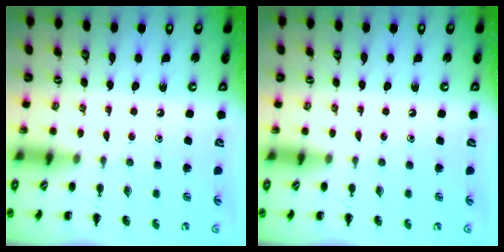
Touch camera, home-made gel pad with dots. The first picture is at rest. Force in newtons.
{"total": 0.0}